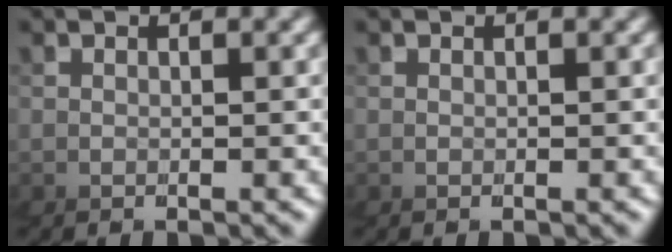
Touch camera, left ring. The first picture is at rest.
{"total": 0.0}